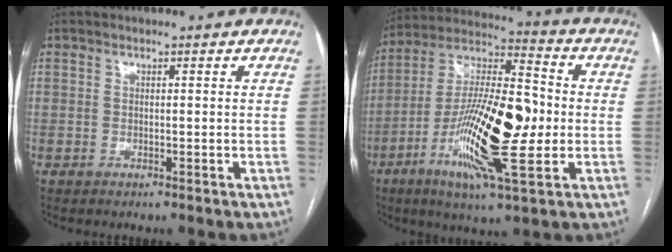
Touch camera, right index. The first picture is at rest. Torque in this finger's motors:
{"motor_torque": [2.14, 0.00, 0.62, 0.21]}